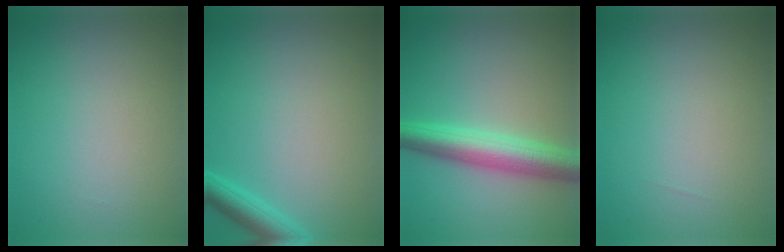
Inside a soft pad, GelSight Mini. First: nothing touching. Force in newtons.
{"total": 2.6, "press": 2.6, "slide": 0.2}
{"total": 5.7, "press": 5.7, "slide": 0.1}
{"total": 0.0}